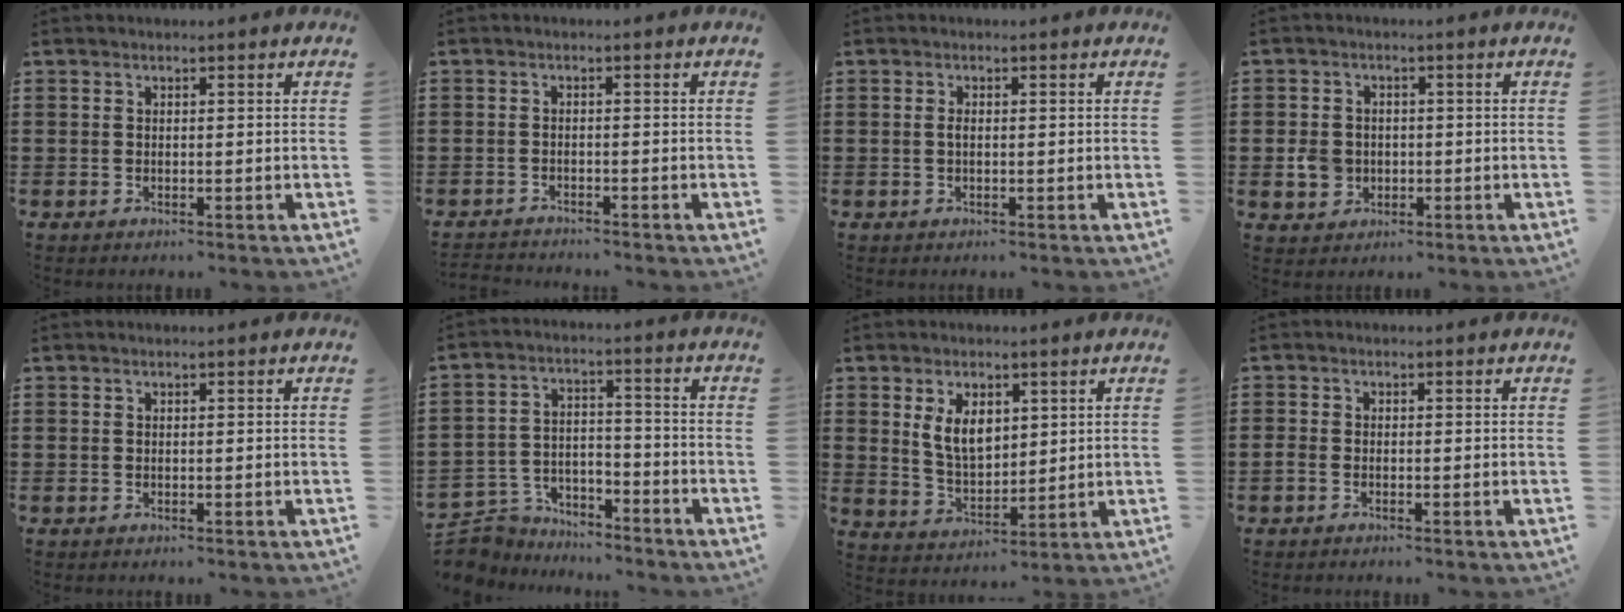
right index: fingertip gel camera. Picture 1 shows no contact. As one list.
[{"total": 1.5, "force": [-1.5, 0.0, -0.1], "torque": [-0.004, -0.001, -0.032]}, {"total": 0.9, "force": [-0.2, 0.3, 0.9], "torque": [-0.025, -0.004, -0.005]}, {"total": 3.9, "force": [-0.7, 3.4, 1.9], "torque": [-0.049, 0.005, -0.016]}, {"total": 0.0}, {"total": 5.6, "force": [-5.4, 1.7, 0.2], "torque": [-0.026, 0.006, -0.114]}, {"total": 6.4, "force": [2.2, 3.7, 4.7], "torque": [-0.096, 0.008, 0.038]}, {"total": 0.7, "force": [-0.7, 0.2, 0.2], "torque": [-0.006, -0.001, -0.014]}]